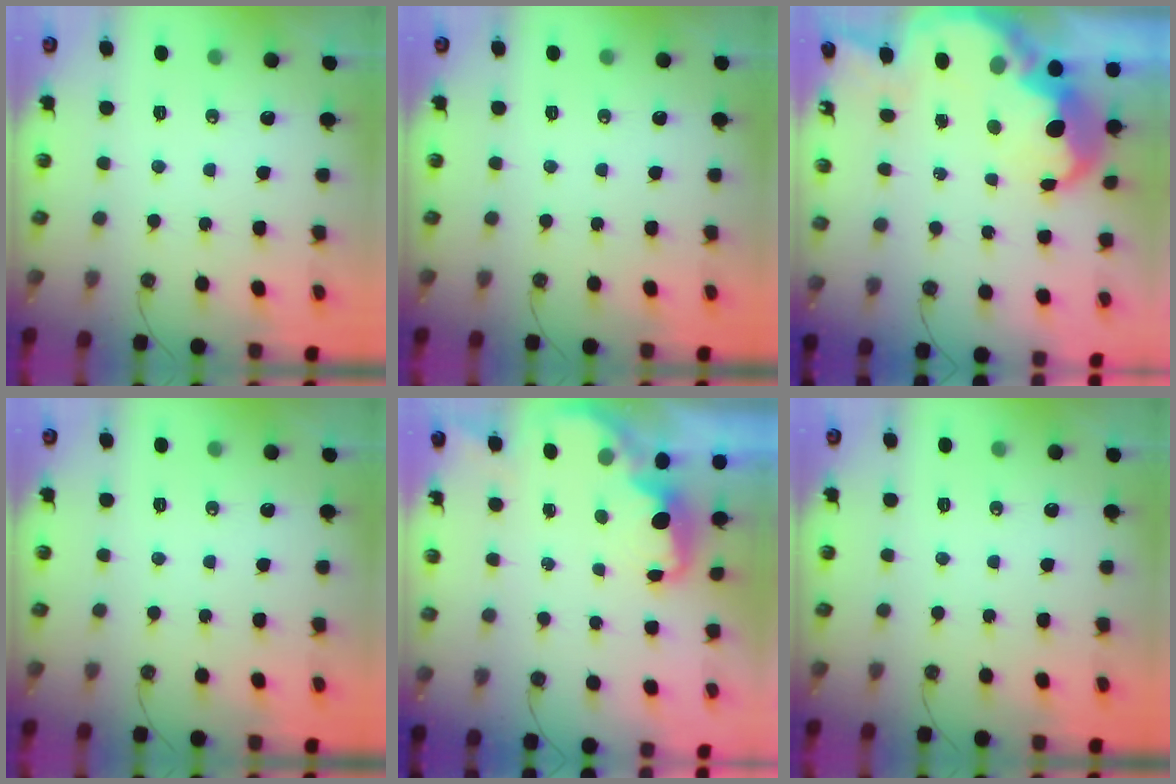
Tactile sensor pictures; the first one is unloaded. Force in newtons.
{"total": 0.0}
{"total": 12.3, "press": 12.2, "slide": 0.9}
{"total": 0.0}
{"total": 1.5, "press": 1.3, "slide": 0.7}
{"total": 0.0}